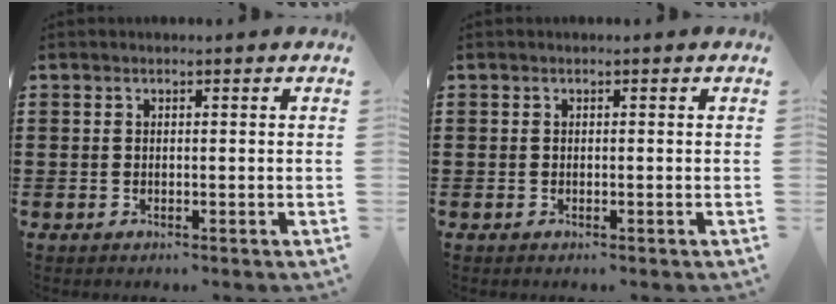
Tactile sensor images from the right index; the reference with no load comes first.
{"total": 0.0}